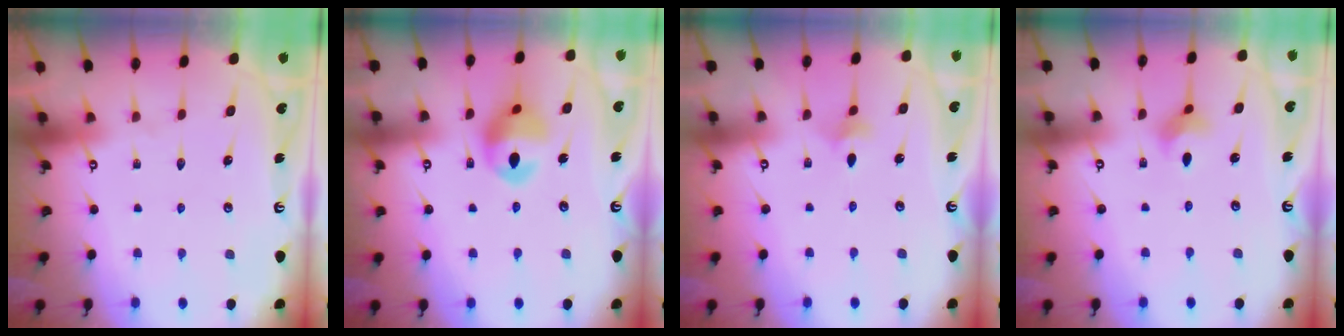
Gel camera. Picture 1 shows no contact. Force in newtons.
{"total": 13.1, "press": 12.3, "slide": 4.4}
{"total": 3.5, "press": 3.4, "slide": 0.8}
{"total": 3.1, "press": 3.1, "slide": 0.1}